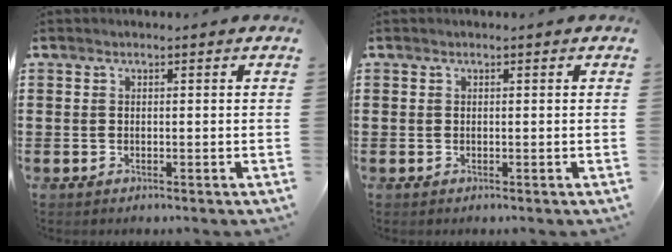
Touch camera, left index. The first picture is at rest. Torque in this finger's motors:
{"motor_torque": [0.14, -0.13, 0.00, 0.00]}